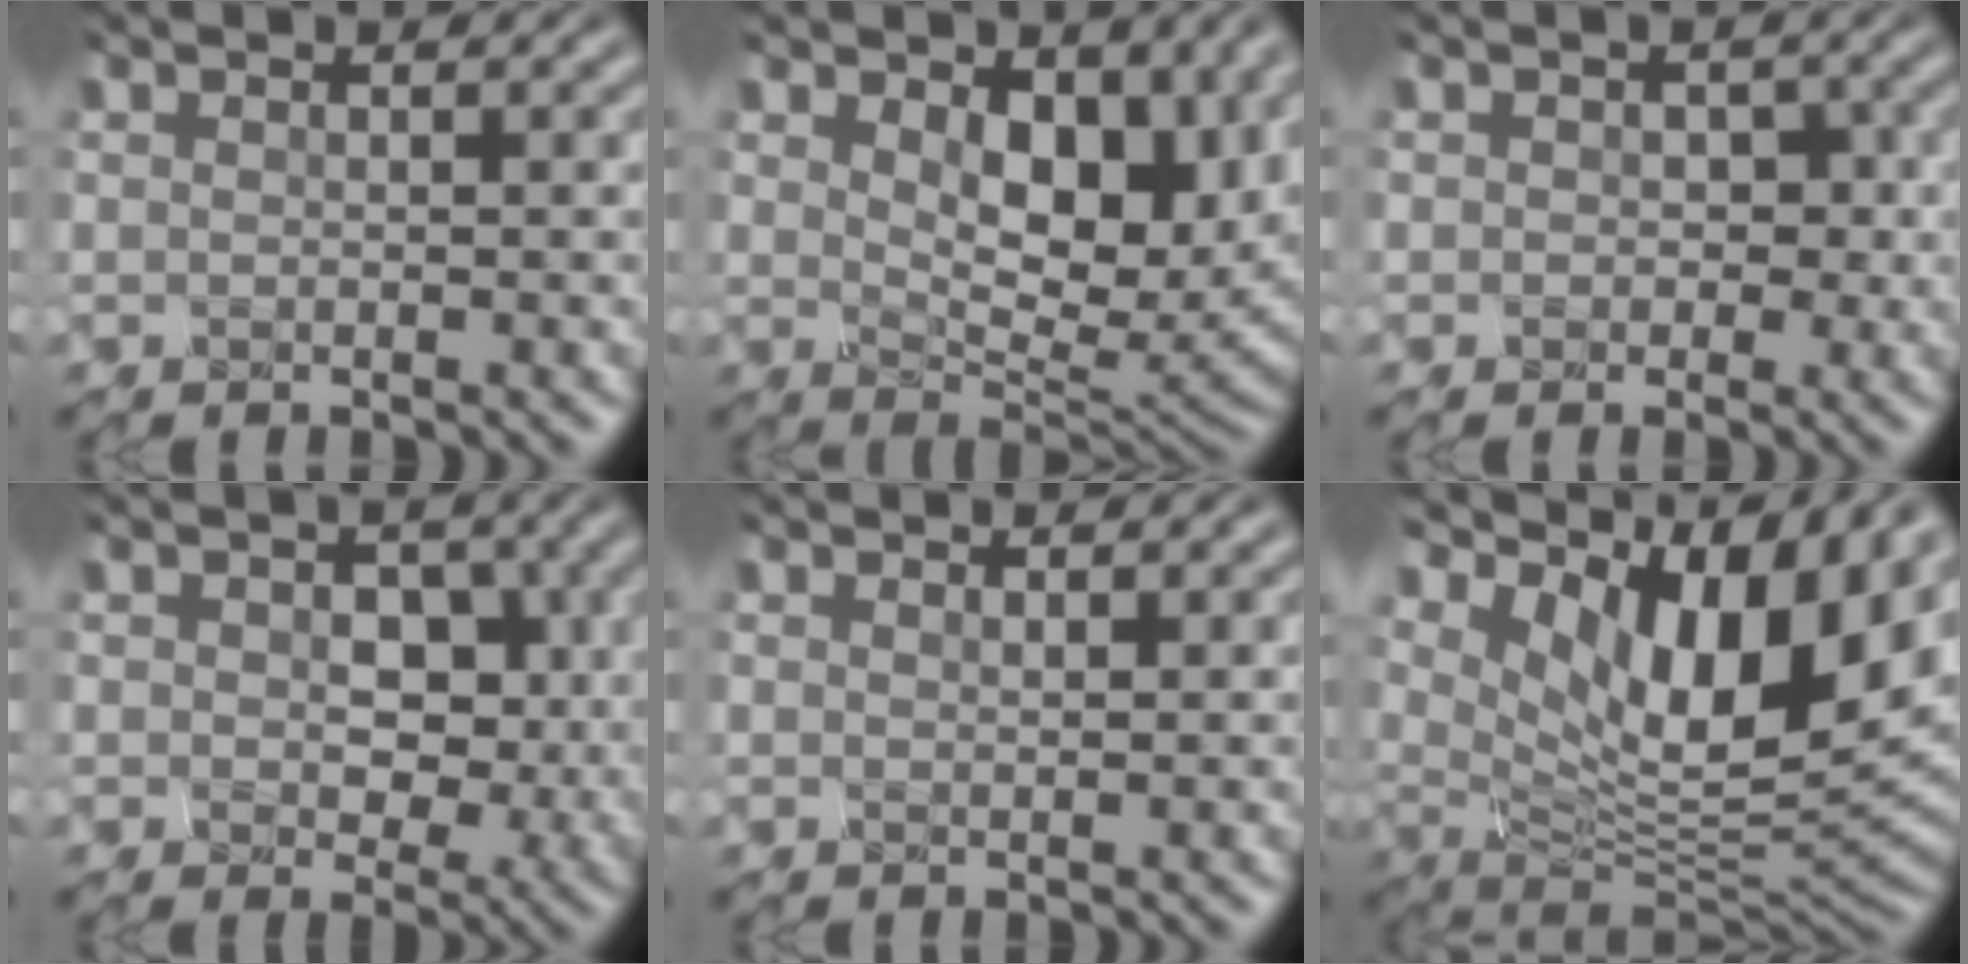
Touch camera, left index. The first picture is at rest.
{"total": 11.3, "force": [4.2, 6.3, 8.3], "torque": [-0.142, 0.006, 0.067]}
{"total": 2.9, "force": [-0.6, 2.4, 1.5], "torque": [-0.045, -0.003, -0.003]}
{"total": 6.1, "force": [0.2, 4.5, 4.1], "torque": [-0.091, -0.013, 0.006]}
{"total": 0.0}
{"total": 15.3, "force": [4.6, 7.8, 12.4], "torque": [-0.236, 0.022, 0.078]}